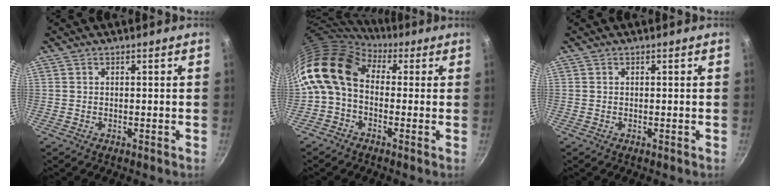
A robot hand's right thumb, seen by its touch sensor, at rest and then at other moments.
{"total": 12.6, "force": [1.5, 8.9, 8.8], "torque": [-0.158, 0.023, 0.004]}
{"total": 0.0}